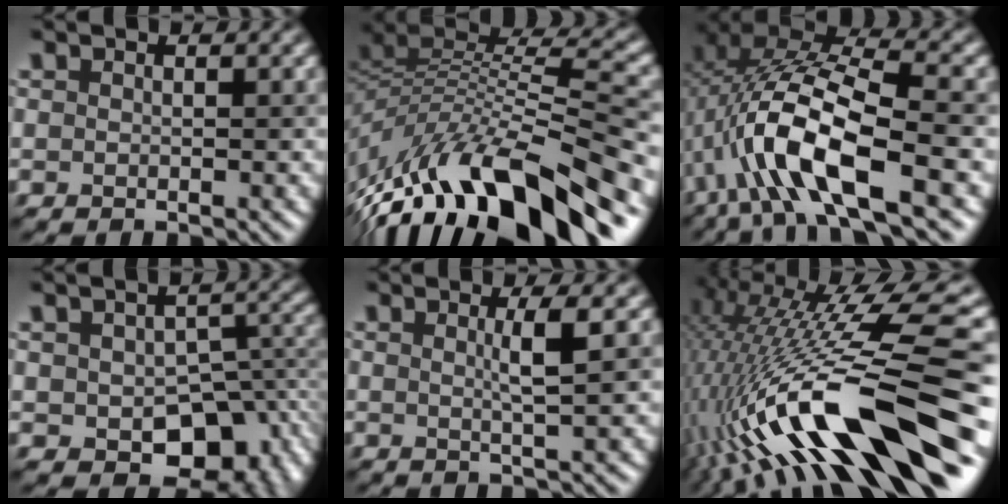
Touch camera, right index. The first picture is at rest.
{"total": 13.7, "force": [-7.7, 4.8, 10.3], "torque": [-0.207, 0.023, -0.136]}
{"total": 11.1, "force": [-3.3, 4.3, 9.8], "torque": [-0.205, 0.015, -0.065]}
{"total": 10.3, "force": [-3.4, 6.5, 7.2], "torque": [-0.079, -0.018, -0.038]}
{"total": 2.4, "force": [0.5, 0.3, 2.3], "torque": [-0.038, 0.004, 0.000]}
{"total": 17.5, "force": [-5.1, 4.8, 16.1], "torque": [-0.291, 0.027, -0.091]}